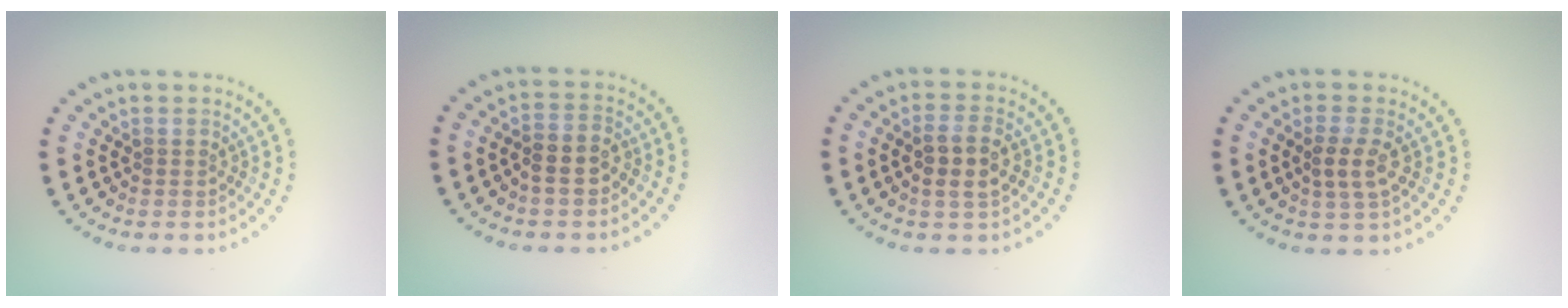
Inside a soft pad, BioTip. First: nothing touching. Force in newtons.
{"total": 2.6, "press": 2.5, "slide": 0.7}
{"total": 2.9, "press": 2.8, "slide": 0.7}
{"total": 2.3, "press": 2.2, "slide": 0.8}